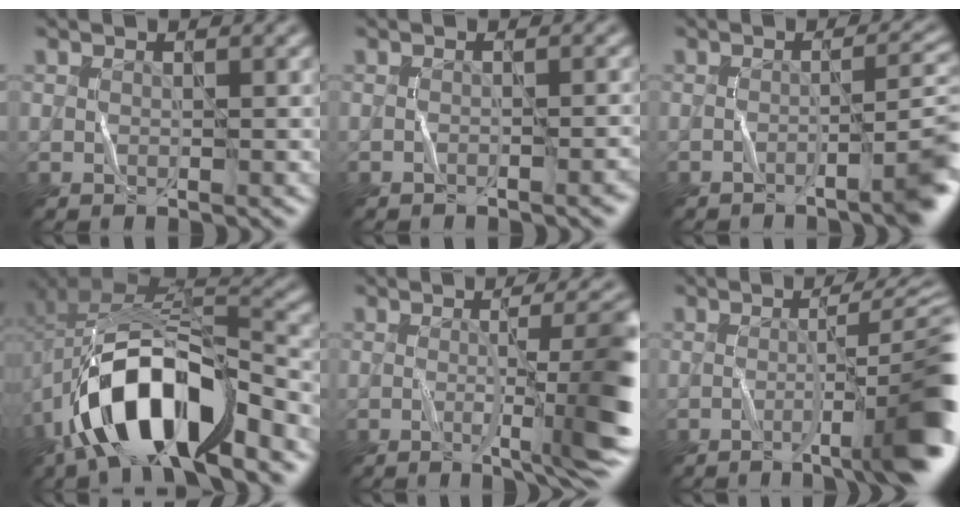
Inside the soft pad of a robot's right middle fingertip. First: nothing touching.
{"total": 1.1, "force": [-0.9, 0.2, 0.6], "torque": [-0.009, 0.002, -0.015]}
{"total": 4.0, "force": [-2.1, 0.4, 3.3], "torque": [-0.037, 0.016, -0.043]}
{"total": 12.9, "force": [-5.9, 5.6, 10.0], "torque": [-0.189, -0.001, -0.101]}
{"total": 9.7, "force": [-0.8, 2.0, 9.5], "torque": [-0.113, 0.005, -0.014]}
{"total": 10.0, "force": [-3.0, 1.9, 9.3], "torque": [-0.114, 0.008, -0.047]}